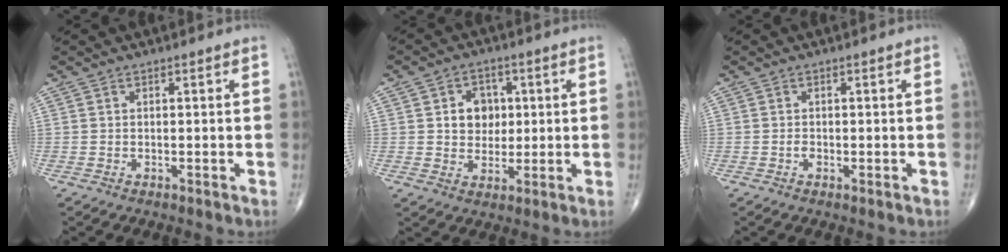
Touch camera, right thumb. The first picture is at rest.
{"total": 7.8, "force": [1.3, 6.6, 4.0], "torque": [-0.019, 0.000, 0.022]}
{"total": 0.9, "force": [-0.3, 0.6, 0.6], "torque": [-0.012, 0.000, -0.005]}